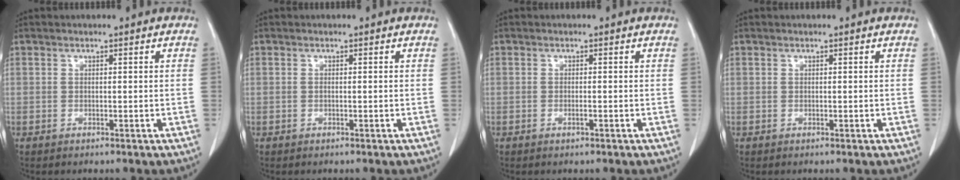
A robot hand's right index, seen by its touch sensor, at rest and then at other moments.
{"total": 0.0}
{"total": 0.6, "force": [-0.3, 0.1, 0.5], "torque": [-0.012, 0.002, -0.002]}
{"total": 0.0}